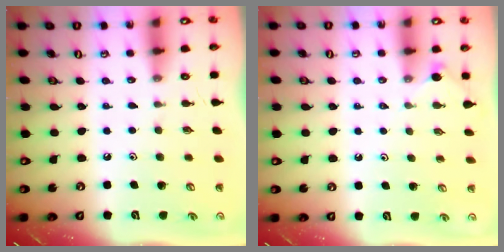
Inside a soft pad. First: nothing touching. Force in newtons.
{"total": 2.2, "press": 2.2, "slide": 0.4}